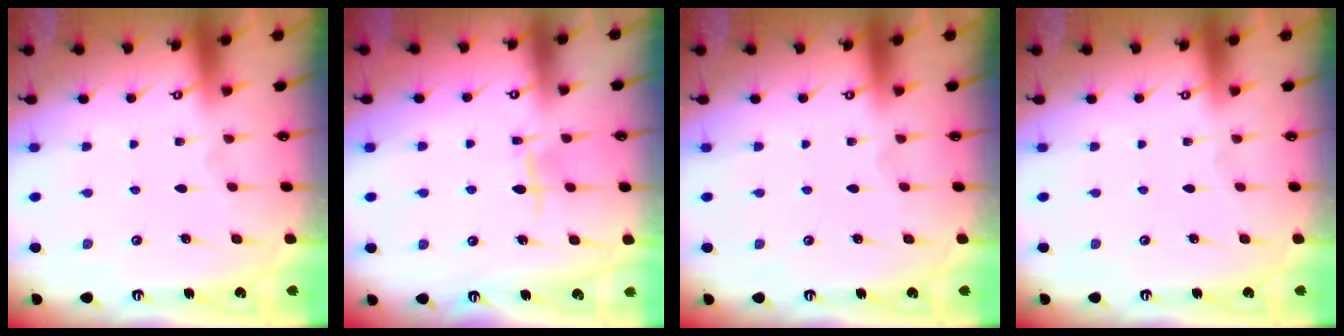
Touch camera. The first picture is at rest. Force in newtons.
{"total": 5.8, "press": 5.8, "slide": 0.8}
{"total": 0.0}
{"total": 0.0}